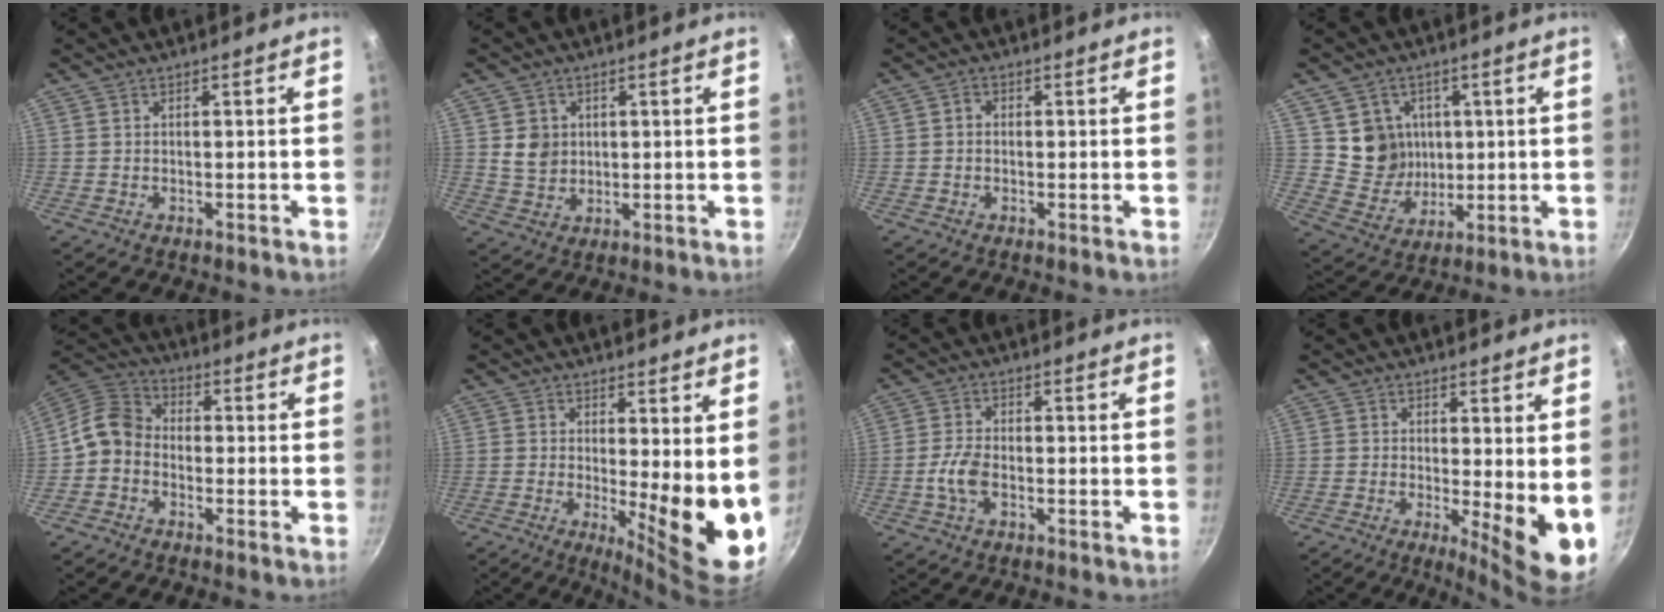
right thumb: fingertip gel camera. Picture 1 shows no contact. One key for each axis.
{"total": 5.2, "fx": 1.0, "fy": 4.5, "fz": 2.4, "tx": -0.026, "ty": -0.003, "tz": 0.022}
{"total": 1.5, "fx": -0.1, "fy": 1.3, "fz": 0.8, "tx": -0.013, "ty": 0.007, "tz": -0.005}
{"total": 9.5, "fx": 2.0, "fy": 8.8, "fz": 3.1, "tx": -0.021, "ty": -0.017, "tz": 0.045}
{"total": 8.0, "fx": -2.2, "fy": 6.5, "fz": 4.2, "tx": -0.066, "ty": 0.039, "tz": -0.065}
{"total": 12.3, "fx": 0.4, "fy": 3.6, "fz": 11.8, "tx": -0.137, "ty": -0.037, "tz": 0.011}
{"total": 4.9, "fx": -1.5, "fy": 2.5, "fz": 3.9, "tx": -0.084, "ty": 0.014, "tz": -0.037}
{"total": 8.9, "fx": -0.1, "fy": 2.5, "fz": 8.5, "tx": -0.104, "ty": -0.024, "tz": 0.001}